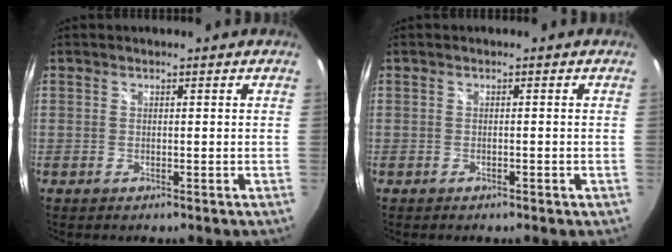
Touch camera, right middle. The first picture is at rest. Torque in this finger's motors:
{"motor_torque": [-0.29, -0.05, 0.08, 0.00]}